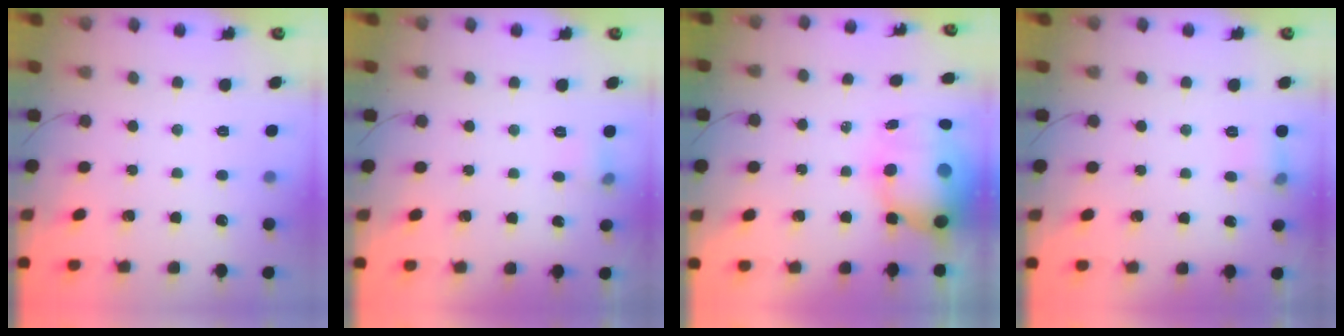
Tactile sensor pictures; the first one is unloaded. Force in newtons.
{"total": 5.2, "press": 4.9, "slide": 1.7}
{"total": 14.0, "press": 13.6, "slide": 3.4}
{"total": 6.6, "press": 6.4, "slide": 1.6}